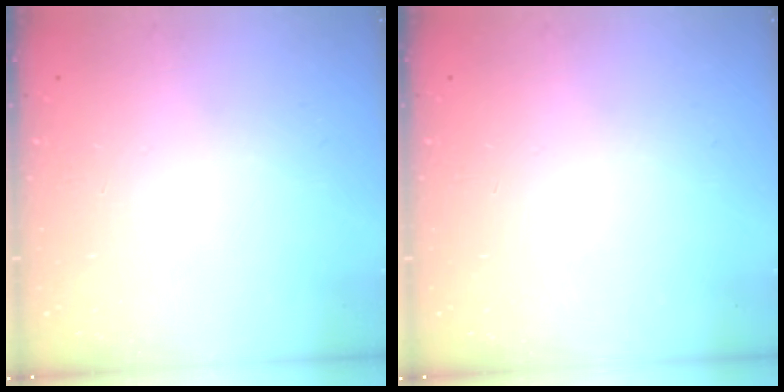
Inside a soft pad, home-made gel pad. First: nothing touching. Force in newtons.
{"total": 0.0}